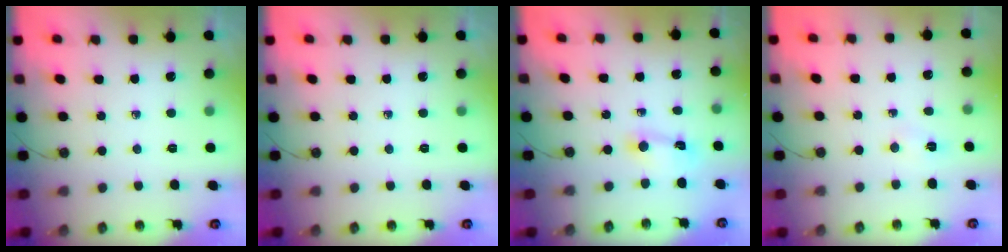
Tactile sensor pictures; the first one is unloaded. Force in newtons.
{"total": 0.0}
{"total": 2.4, "press": 2.4, "slide": 0.3}
{"total": 2.9, "press": 1.4, "slide": 2.6}